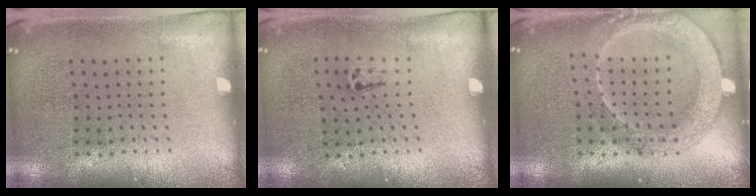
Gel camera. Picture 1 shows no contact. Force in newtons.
{"total": 0.5, "press": 0.3, "slide": 0.4}
{"total": 2.0, "press": 1.8, "slide": 0.7}